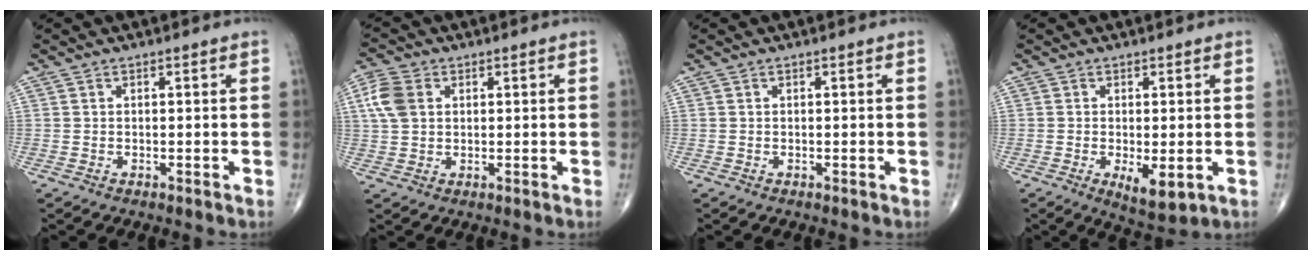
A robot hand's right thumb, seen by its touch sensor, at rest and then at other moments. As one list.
[{"total": 6.3, "force": [1.6, 4.5, 4.0], "torque": [-0.088, 0.008, 0.029]}, {"total": 0.0}, {"total": 5.7, "force": [-1.4, 2.2, 5.1], "torque": [-0.079, -0.018, -0.016]}]